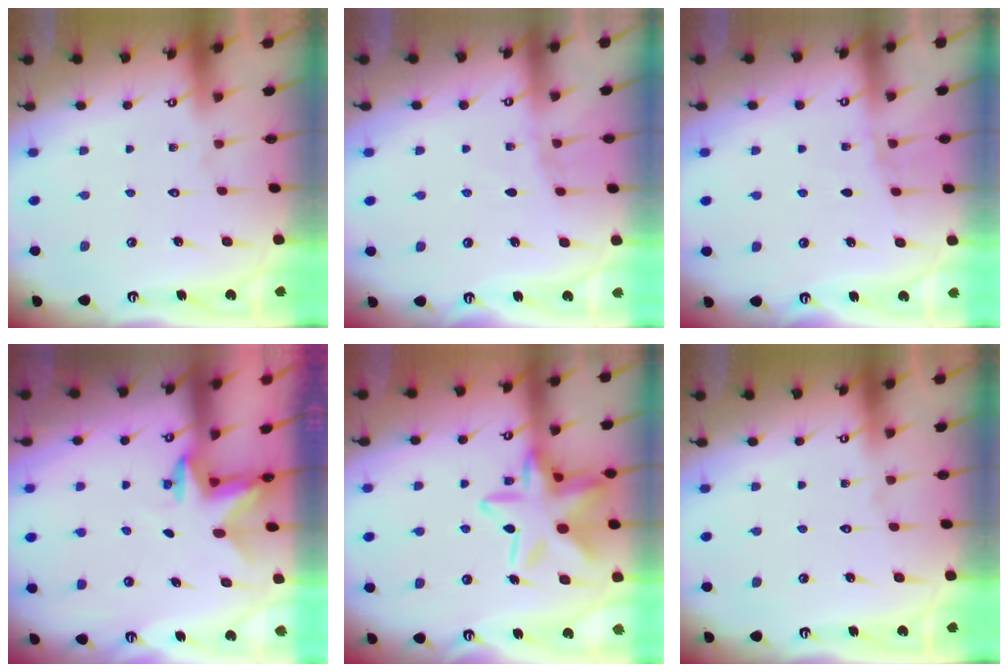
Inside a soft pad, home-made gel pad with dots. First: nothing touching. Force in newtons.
{"total": 4.7, "press": 4.6, "slide": 0.6}
{"total": 3.8, "press": 3.6, "slide": 1.1}
{"total": 2.4, "press": 2.4, "slide": 0.4}
{"total": 19.2, "press": 19.2, "slide": 1.5}
{"total": 0.0}